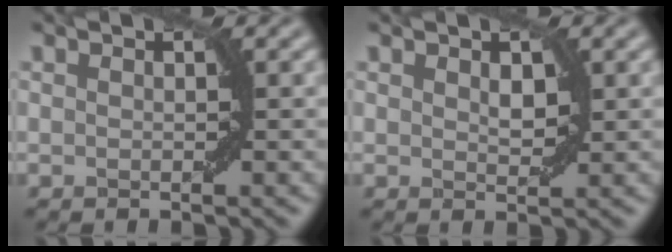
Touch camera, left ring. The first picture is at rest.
{"total": 1.3, "force": [0.5, 0.7, 1.0], "torque": [-0.015, -0.001, 0.014]}